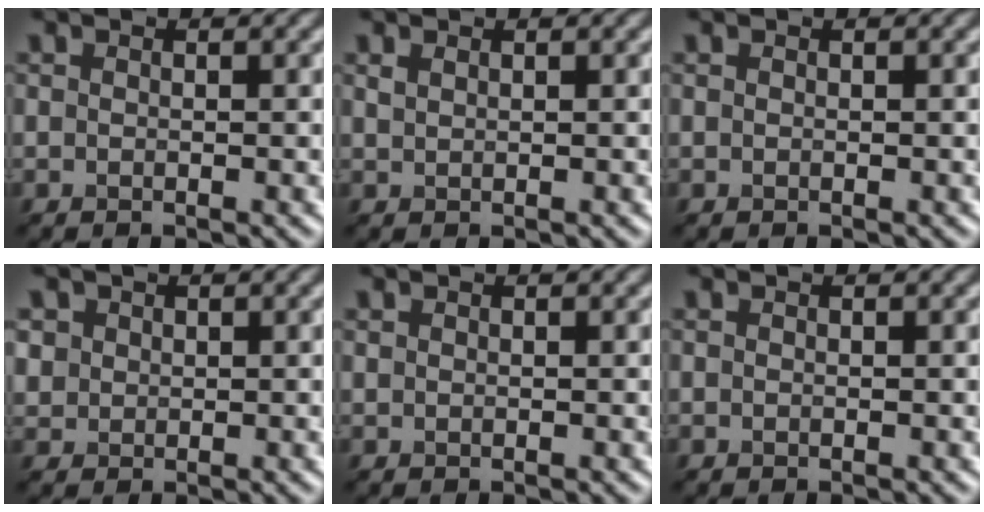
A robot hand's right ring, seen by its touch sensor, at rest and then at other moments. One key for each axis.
{"total": 1.0, "fx": 0.1, "fy": -0.6, "fz": -0.7, "tx": -0.006, "ty": 0.003, "tz": 0.026}
{"total": 0.0}
{"total": 1.1, "fx": 0.3, "fy": 0.2, "fz": -1.1, "tx": -0.001, "ty": 0.001, "tz": 0.028}
{"total": 1.1, "fx": -0.2, "fy": -0.7, "fz": -0.7, "tx": -0.001, "ty": -0.008, "tz": 0.012}
{"total": 0.0}